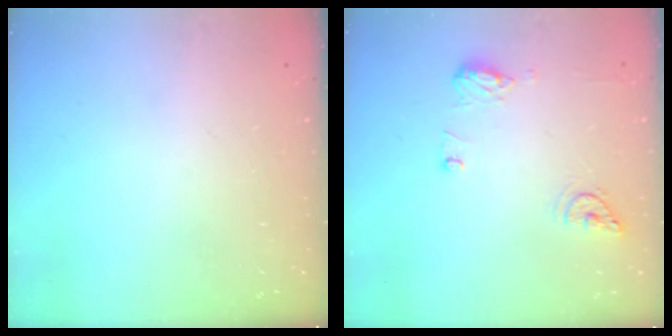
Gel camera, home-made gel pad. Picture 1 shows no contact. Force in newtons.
{"total": 12.8, "press": 10.6, "slide": 7.2}